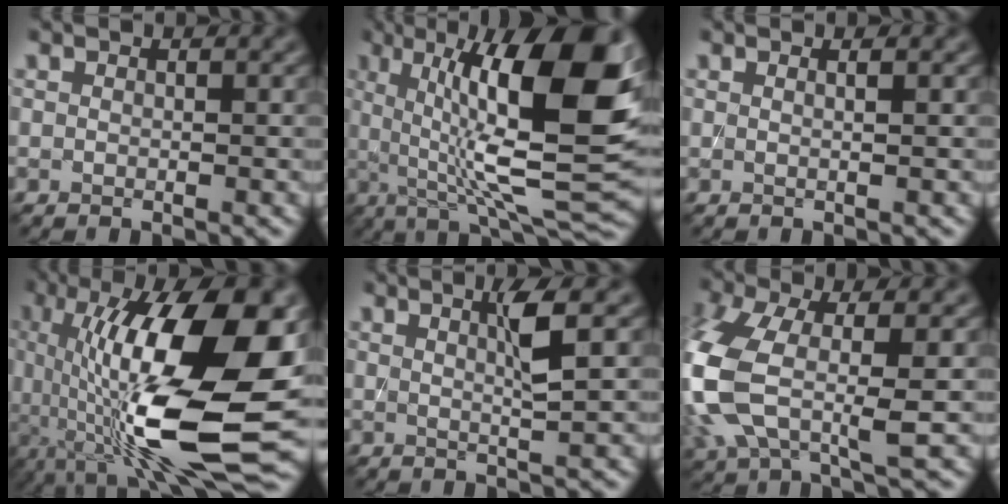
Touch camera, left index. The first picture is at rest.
{"total": 15.4, "force": [3.0, 4.1, 14.5], "torque": [-0.220, 0.001, 0.045]}
{"total": 1.2, "force": [0.4, 0.5, 1.0], "torque": [-0.007, -0.001, -0.006]}
{"total": 15.6, "force": [-0.8, 4.9, 14.8], "torque": [-0.241, 0.002, -0.017]}
{"total": 2.9, "force": [0.9, 0.3, 2.8], "torque": [-0.044, 0.000, 0.014]}
{"total": 9.2, "force": [-1.3, 4.3, 8.0], "torque": [-0.204, -0.007, -0.039]}